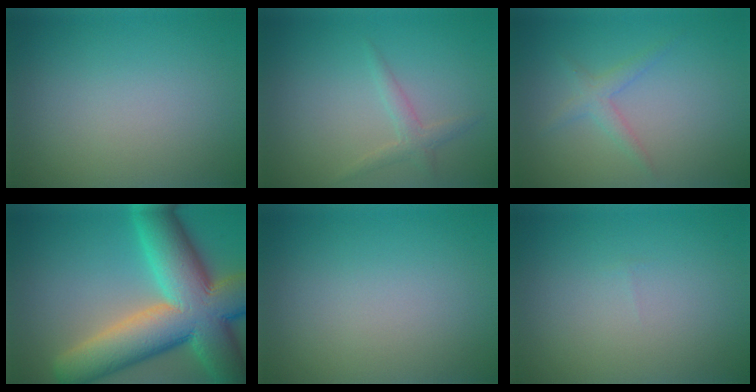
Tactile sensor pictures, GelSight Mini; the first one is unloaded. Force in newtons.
{"total": 1.4, "press": 1.4, "slide": 0.0}
{"total": 1.7, "press": 1.7, "slide": 0.1}
{"total": 15.1, "press": 15.1, "slide": 0.9}
{"total": 0.0}
{"total": 0.0}